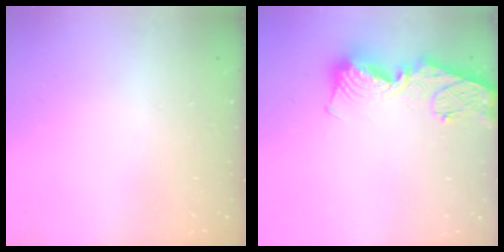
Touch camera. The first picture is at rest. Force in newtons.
{"total": 13.6, "press": 13.5, "slide": 1.5}